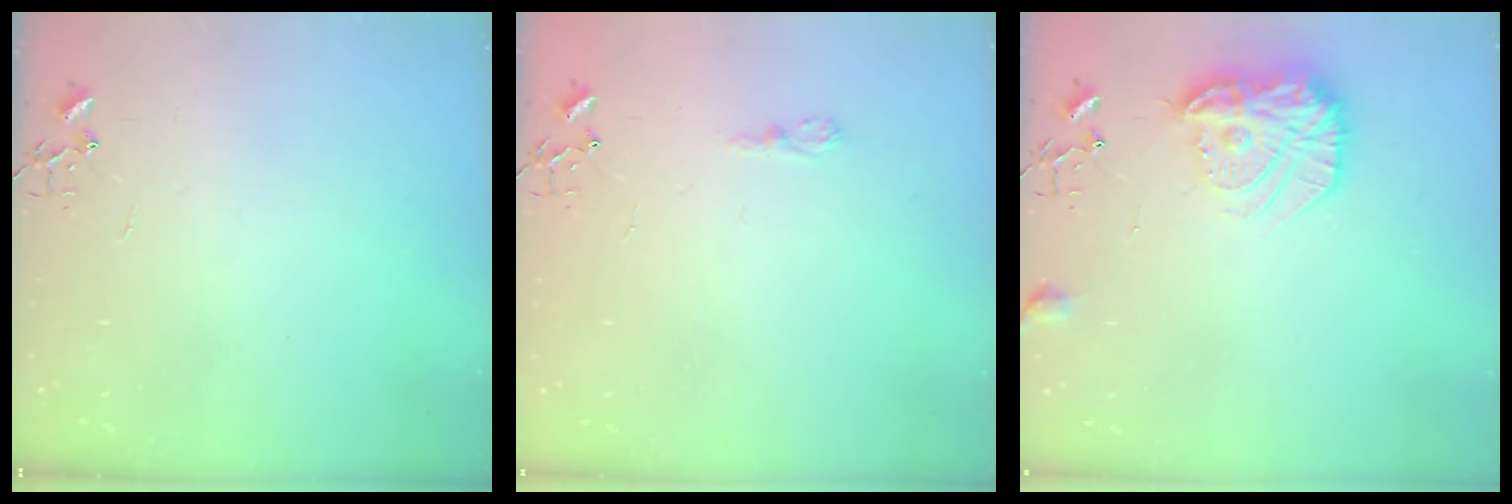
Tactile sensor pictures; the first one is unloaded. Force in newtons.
{"total": 6.0, "press": 6.0, "slide": 0.7}
{"total": 16.5, "press": 16.5, "slide": 1.1}